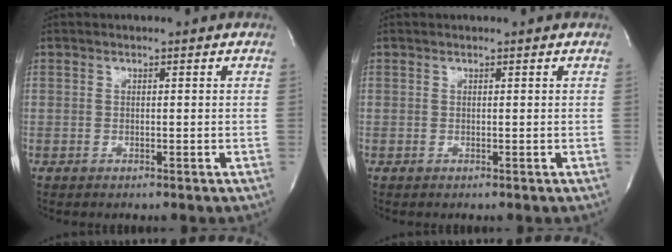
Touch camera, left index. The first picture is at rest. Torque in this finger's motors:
{"motor_torque": [0.33, -0.11, -0.03, -0.01]}